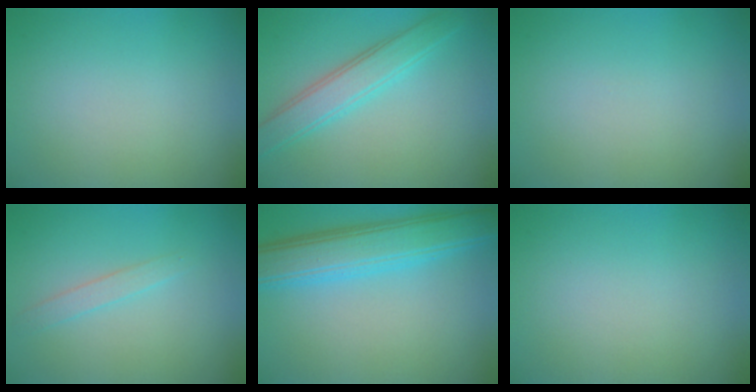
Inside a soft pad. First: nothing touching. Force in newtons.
{"total": 3.7, "press": 3.7, "slide": 0.2}
{"total": 0.0}
{"total": 1.3, "press": 1.3, "slide": 0.0}
{"total": 7.7, "press": 7.7, "slide": 0.3}
{"total": 0.0}